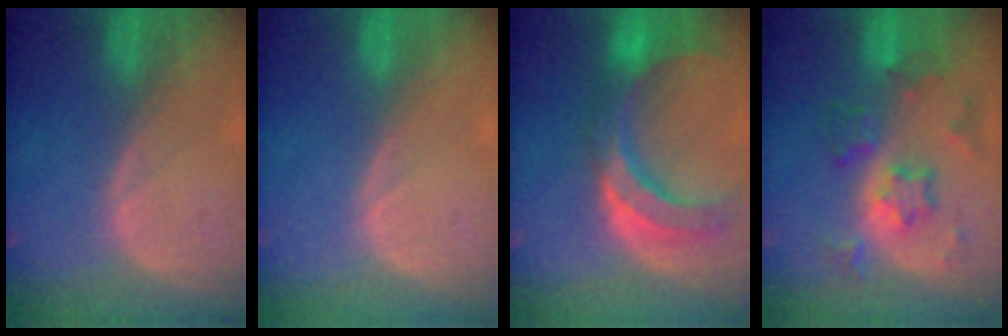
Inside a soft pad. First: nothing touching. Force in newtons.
{"total": 0.0}
{"total": 11.3, "press": 9.6, "slide": 6.1}
{"total": 8.0, "press": 7.0, "slide": 3.9}